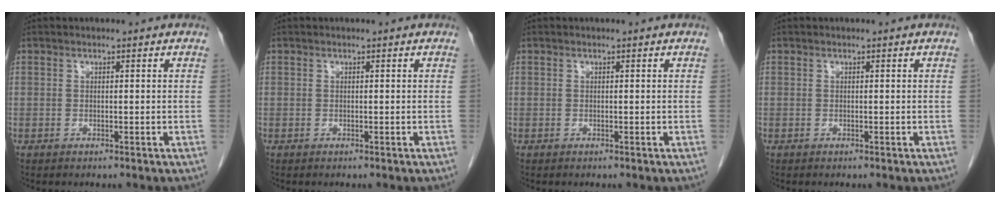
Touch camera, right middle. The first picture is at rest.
{"total": 0.0}
{"total": 0.0}
{"total": 0.0}